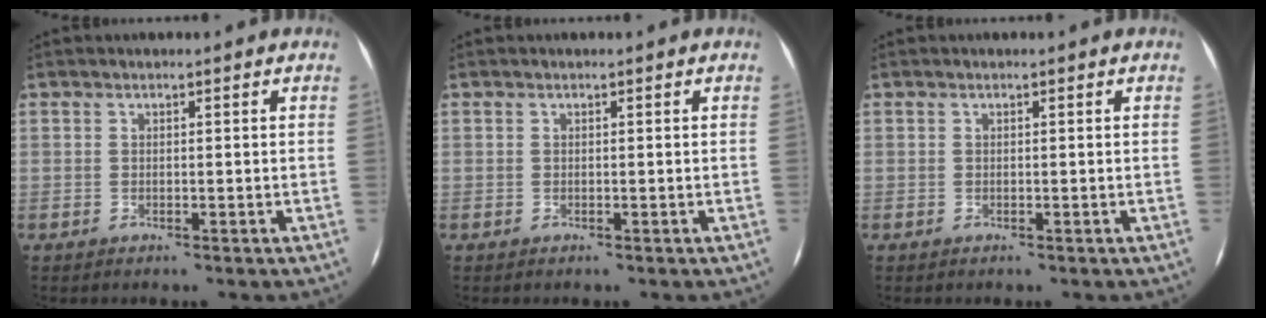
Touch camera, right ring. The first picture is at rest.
{"total": 0.0}
{"total": 0.0}